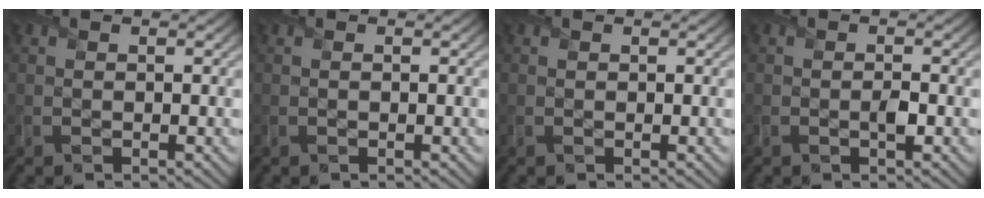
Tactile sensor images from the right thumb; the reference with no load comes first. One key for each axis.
{"total": 0.0}
{"total": 0.0}
{"total": 1.1, "fx": -0.4, "fy": 0.5, "fz": 1.0, "tx": -0.014, "ty": -0.002, "tz": -0.007}